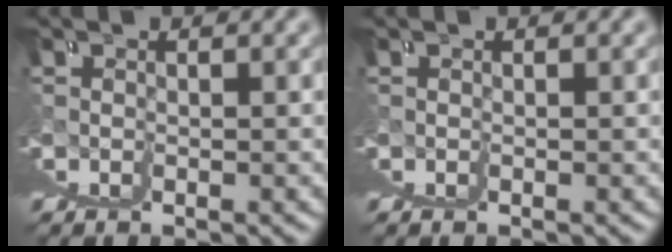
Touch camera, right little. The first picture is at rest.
{"total": 0.0}